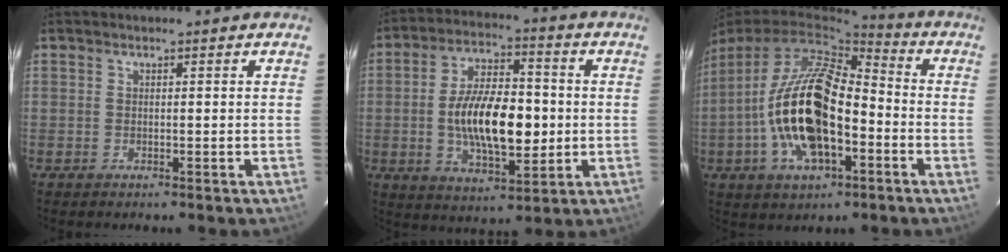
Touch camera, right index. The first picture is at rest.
{"total": 15.7, "force": [-1.3, 6.9, 14.0], "torque": [-0.253, 0.006, -0.016]}
{"total": 19.1, "force": [-4.7, 8.5, 16.4], "torque": [-0.322, -0.007, -0.082]}